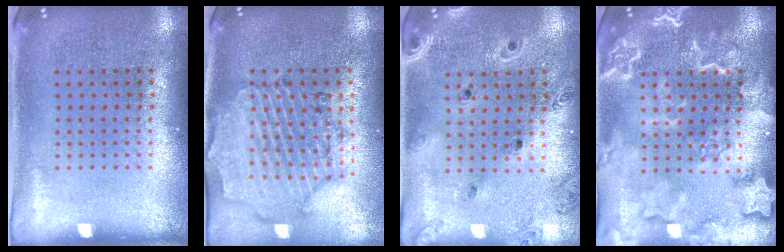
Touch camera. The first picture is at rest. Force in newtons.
{"total": 1.5, "press": 1.5, "slide": 0.3}
{"total": 0.6, "press": 0.6, "slide": 0.1}
{"total": 4.6, "press": 4.5, "slide": 0.6}